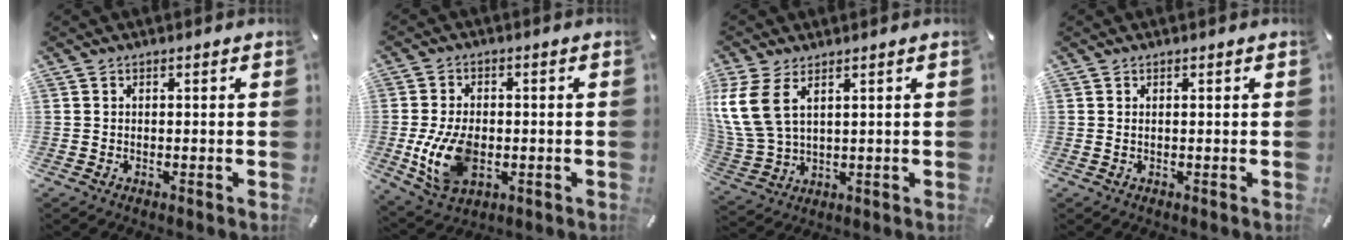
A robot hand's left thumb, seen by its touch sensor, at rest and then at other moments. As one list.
[{"total": 11.3, "force": [-2.0, 7.4, 8.3], "torque": [-0.175, -0.001, -0.033]}, {"total": 9.5, "force": [4.8, 5.2, 6.4], "torque": [-0.164, -0.016, 0.088]}, {"total": 0.6, "force": [0.3, 0.1, 0.5], "torque": [-0.009, 0.000, 0.004]}]